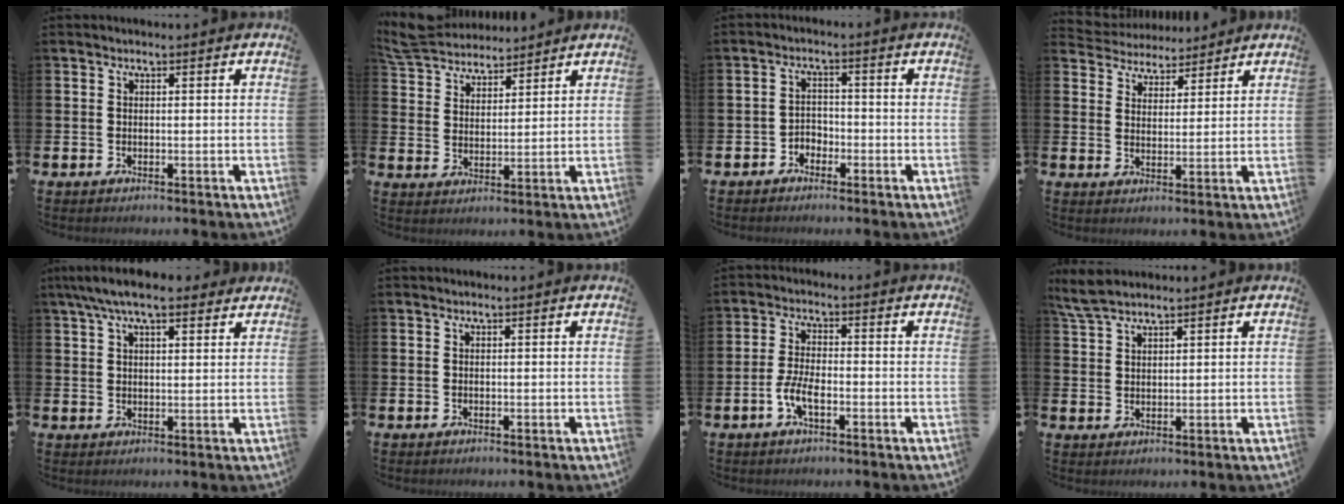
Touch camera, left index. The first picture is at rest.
{"total": 6.5, "force": [6.2, 1.7, 0.5], "torque": [-0.046, -0.027, 0.116]}
{"total": 2.3, "force": [-1.9, 1.2, 0.0], "torque": [-0.015, 0.005, -0.042]}
{"total": 4.2, "force": [3.9, 1.2, -0.8], "torque": [-0.012, -0.021, 0.072]}
{"total": 6.3, "force": [5.2, 1.9, 3.1], "torque": [-0.074, -0.005, 0.095]}
{"total": 0.0}
{"total": 4.0, "force": [-1.6, 1.5, 3.3], "torque": [-0.077, 0.005, -0.031]}
{"total": 4.1, "force": [3.7, 1.1, 1.6], "torque": [-0.040, -0.005, 0.068]}